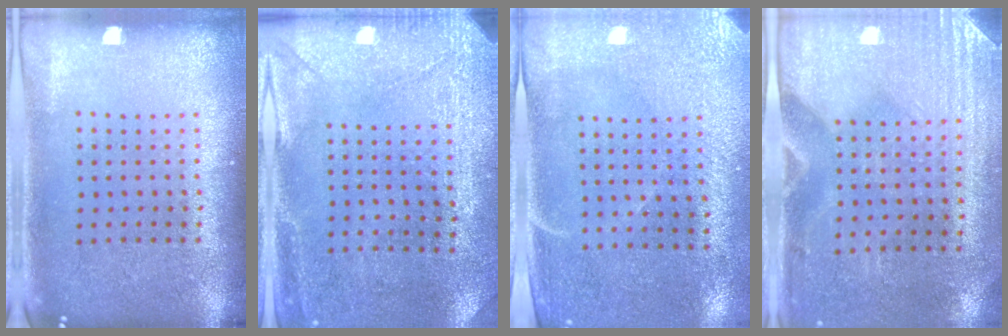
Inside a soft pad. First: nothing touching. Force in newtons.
{"total": 2.9, "press": 2.4, "slide": 1.6}
{"total": 2.9, "press": 2.5, "slide": 1.4}
{"total": 2.9, "press": 2.5, "slide": 1.5}